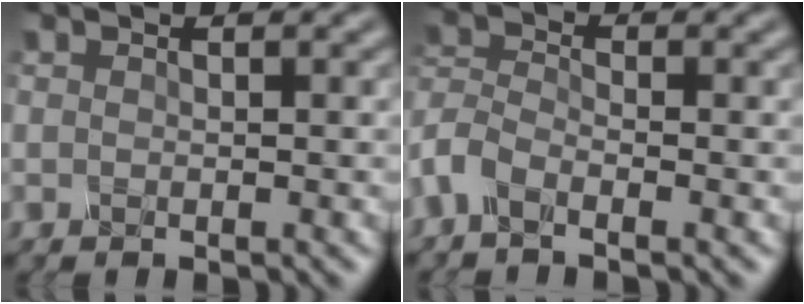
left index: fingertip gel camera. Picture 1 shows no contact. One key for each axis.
{"total": 2.8, "fx": -2.4, "fy": 0.8, "fz": 1.1, "tx": -0.047, "ty": -0.001, "tz": -0.047}